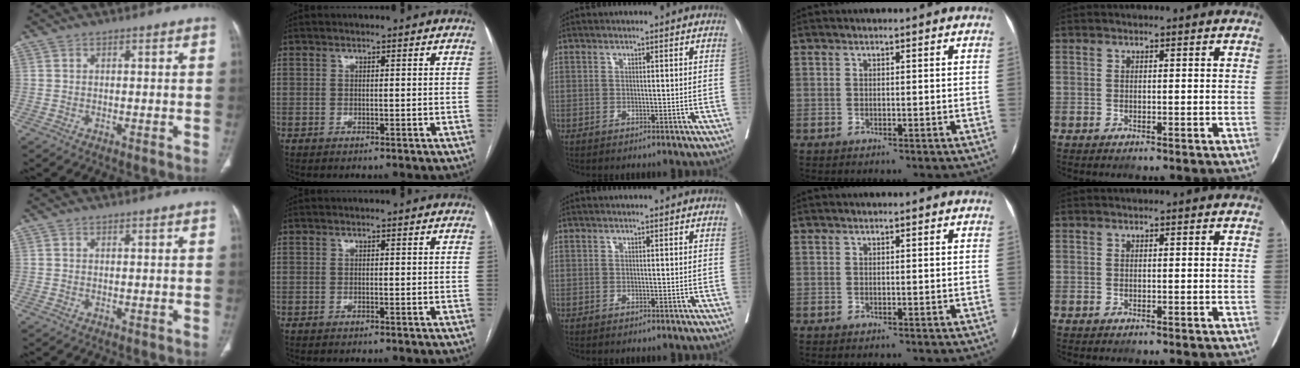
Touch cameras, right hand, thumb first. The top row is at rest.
{}